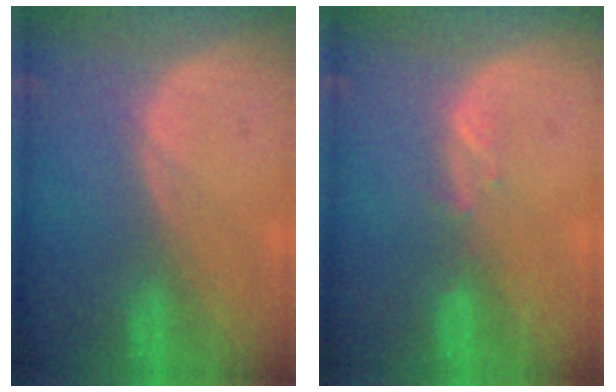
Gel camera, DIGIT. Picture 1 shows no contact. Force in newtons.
{"total": 1.4, "press": 1.2, "slide": 0.6}